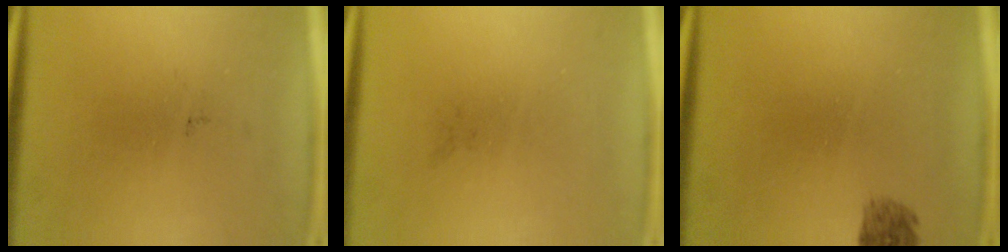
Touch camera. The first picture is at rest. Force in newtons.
{"total": 0.0}
{"total": 1.4}